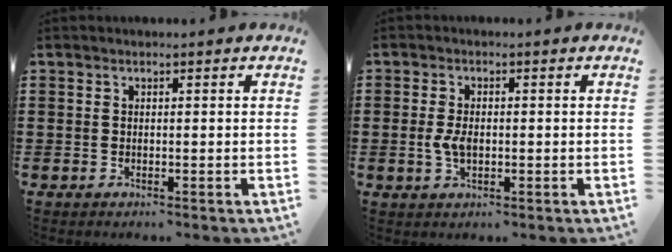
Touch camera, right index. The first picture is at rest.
{"total": 3.5, "force": [-0.3, 2.0, 2.9], "torque": [-0.070, 0.000, -0.010]}